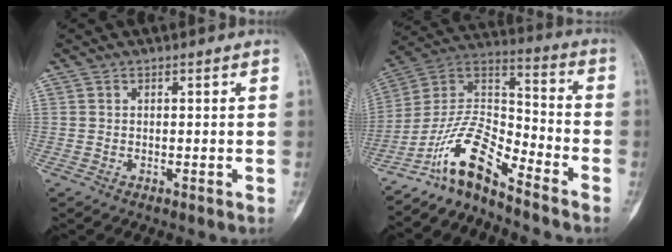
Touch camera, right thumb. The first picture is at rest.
{"total": 11.8, "force": [-9.5, 2.9, 6.3], "torque": [-0.124, 0.099, -0.190]}